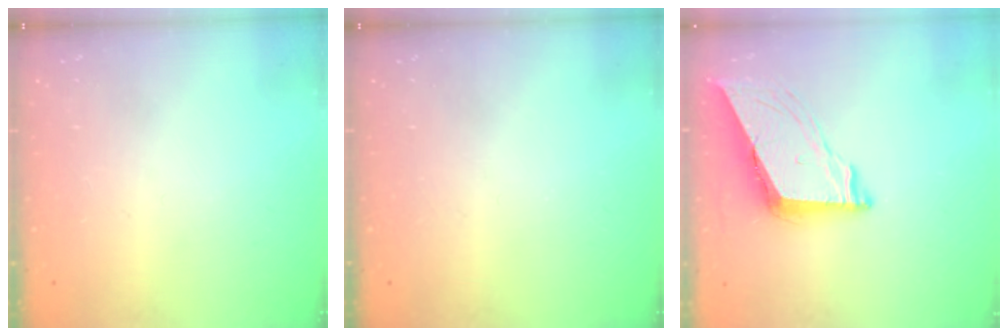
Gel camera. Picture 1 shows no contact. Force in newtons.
{"total": 0.0}
{"total": 8.4, "press": 8.4, "slide": 0.6}